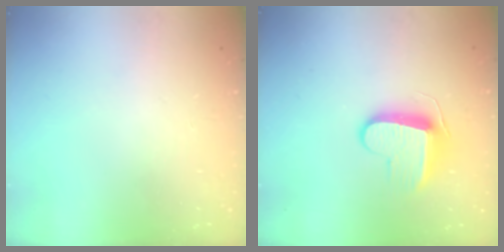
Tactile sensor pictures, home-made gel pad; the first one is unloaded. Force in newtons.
{"total": 9.3, "press": 9.3, "slide": 0.4}